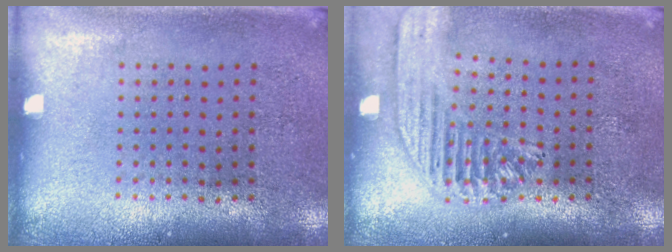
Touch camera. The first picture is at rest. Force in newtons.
{"total": 1.7, "press": 1.5, "slide": 0.7}